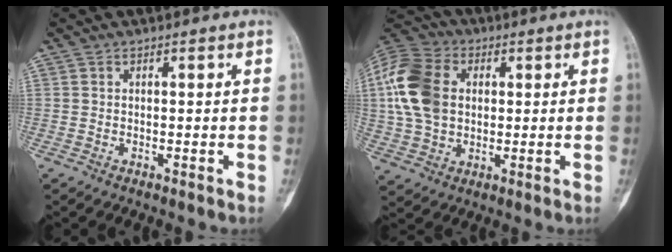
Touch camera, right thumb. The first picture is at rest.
{"total": 16.4, "force": [2.5, 11.8, 11.1], "torque": [-0.219, 0.013, 0.044]}